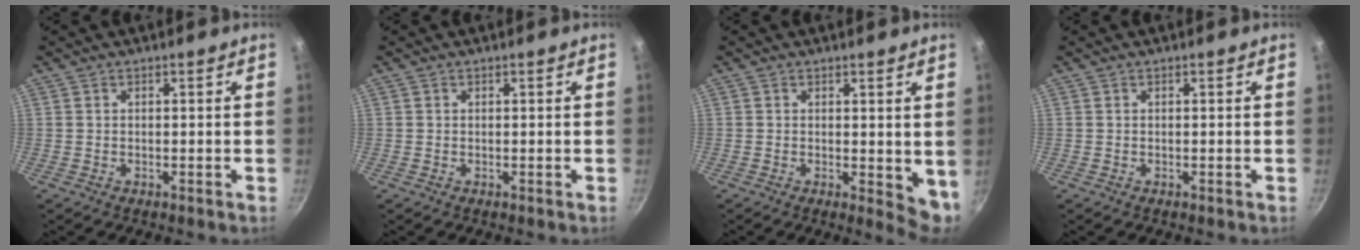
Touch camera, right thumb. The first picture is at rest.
{"total": 0.0}
{"total": 5.3, "force": [0.7, 2.6, 4.6], "torque": [-0.051, -0.012, 0.010]}
{"total": 0.0}